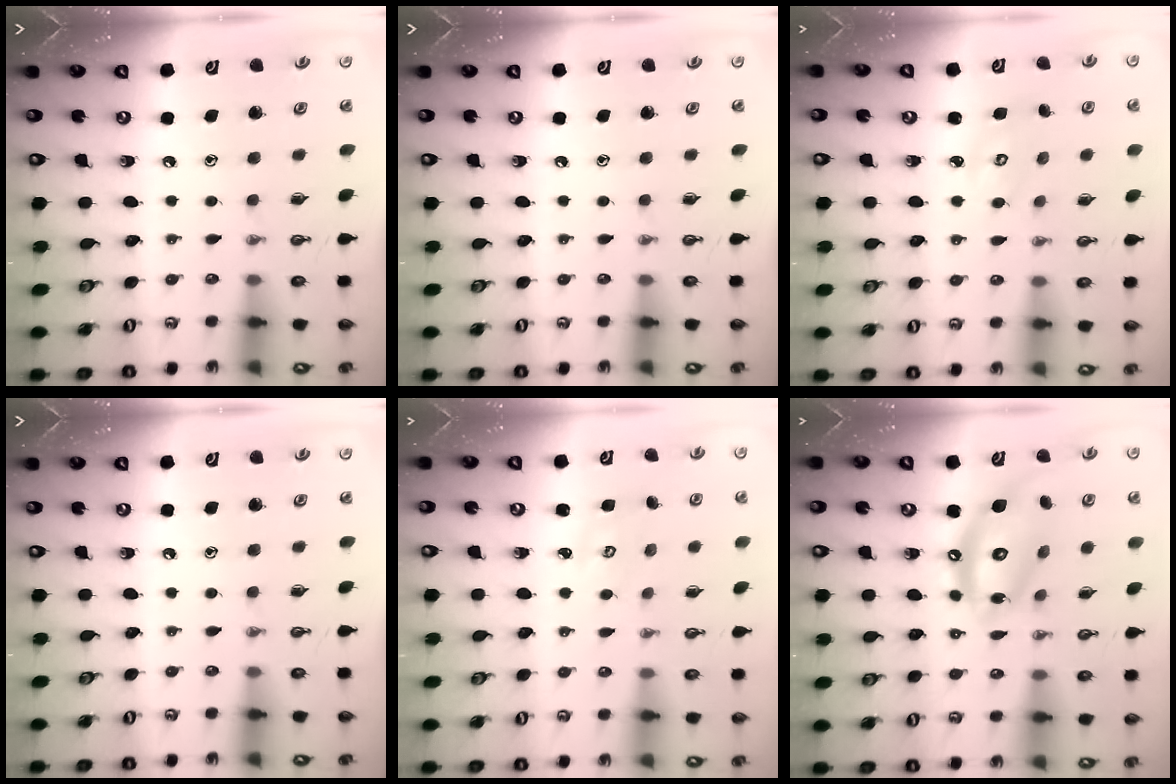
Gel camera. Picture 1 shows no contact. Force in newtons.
{"total": 0.0}
{"total": 2.7, "press": 2.7, "slide": 0.0}
{"total": 0.0}
{"total": 2.0, "press": 2.0, "slide": 0.1}
{"total": 14.3, "press": 14.2, "slide": 1.3}